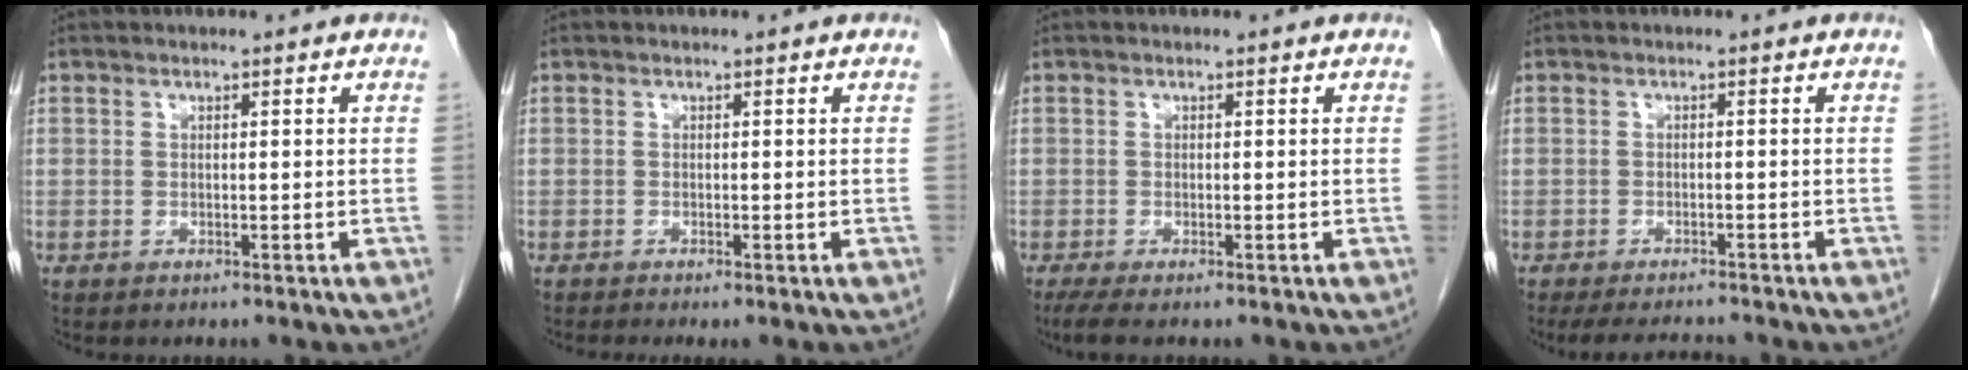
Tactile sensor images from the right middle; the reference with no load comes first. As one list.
[{"total": 1.2, "force": [-0.9, -0.1, 0.8], "torque": [-0.013, -0.003, -0.015]}, {"total": 2.4, "force": [-1.6, 0.3, 1.7], "torque": [-0.036, -0.009, -0.033]}, {"total": 5.9, "force": [-5.5, 0.8, 2.1], "torque": [-0.030, -0.013, -0.085]}]